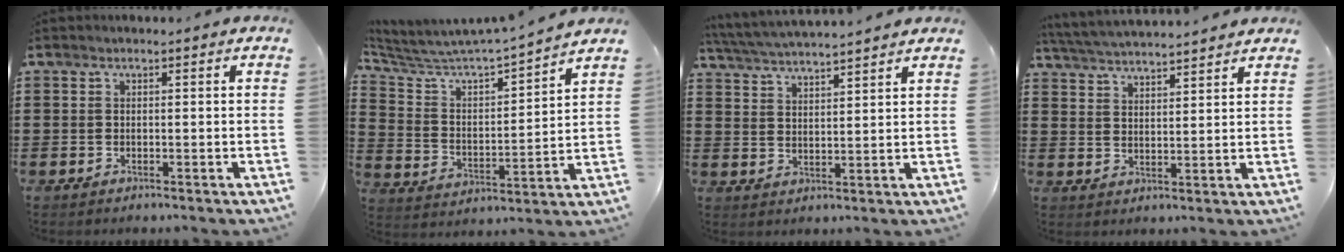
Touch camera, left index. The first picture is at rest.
{"total": 4.6, "force": [4.4, 0.3, 1.2], "torque": [-0.053, -0.046, 0.065]}
{"total": 4.4, "force": [4.4, -0.4, 0.6], "torque": [-0.029, -0.022, 0.076]}
{"total": 4.1, "force": [4.0, -0.4, 0.4], "torque": [-0.023, -0.021, 0.070]}